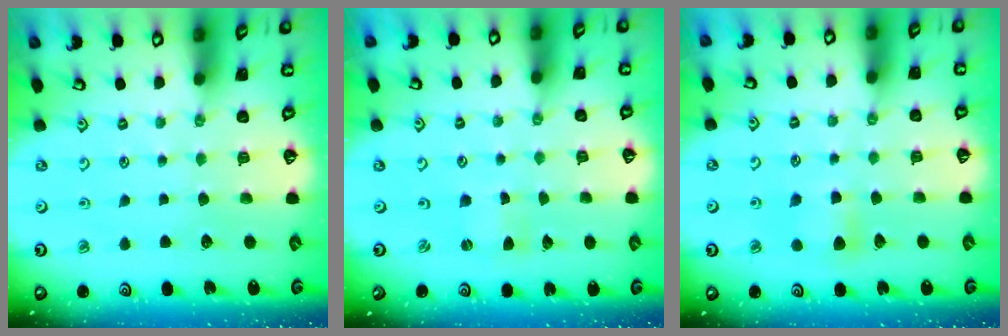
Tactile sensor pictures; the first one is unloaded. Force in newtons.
{"total": 0.0}
{"total": 5.4, "press": 5.4, "slide": 0.8}